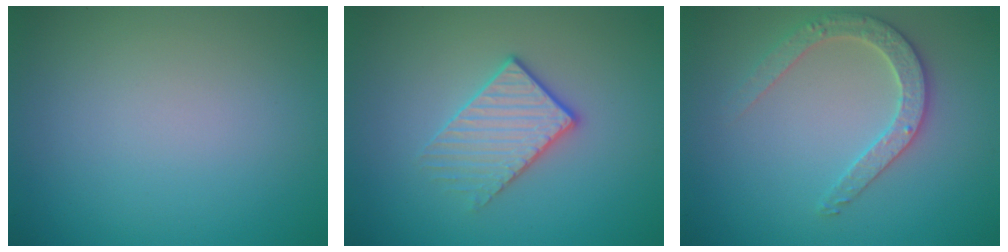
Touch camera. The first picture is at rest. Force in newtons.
{"total": 2.6, "press": 2.3, "slide": 1.2}
{"total": 3.1, "press": 3.0, "slide": 0.7}